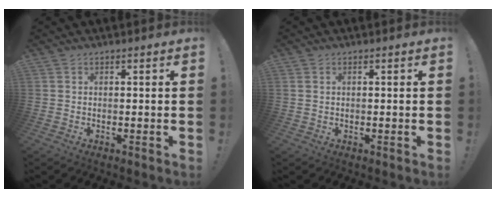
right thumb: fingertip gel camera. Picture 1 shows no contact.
{"total": 0.6, "force": [0.3, 0.4, 0.3], "torque": [-0.013, 0.003, 0.007]}